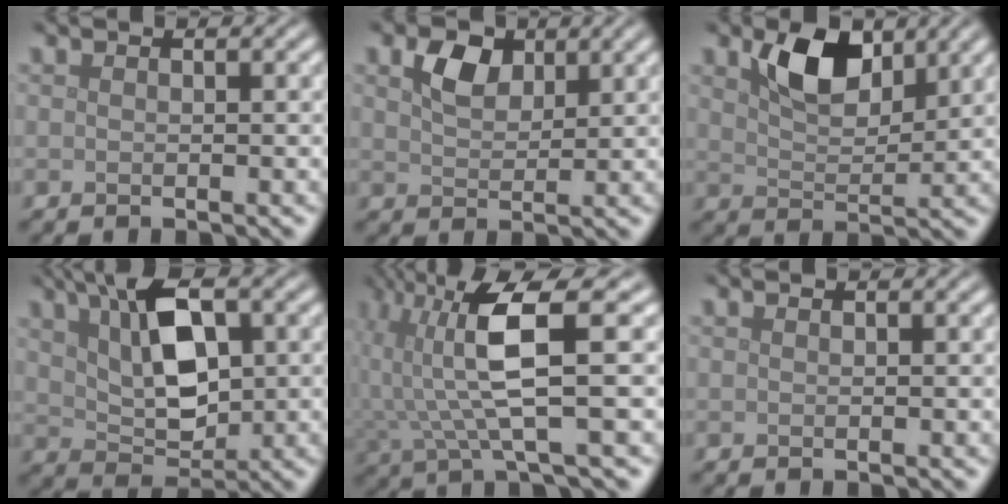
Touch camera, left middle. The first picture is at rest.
{"total": 3.2, "force": [1.7, 2.0, 1.8], "torque": [-0.038, 0.003, 0.031]}
{"total": 5.4, "force": [3.0, 2.9, 3.4], "torque": [-0.064, -0.001, 0.051]}
{"total": 7.9, "force": [2.7, 4.1, 6.2], "torque": [-0.120, 0.006, 0.049]}
{"total": 7.6, "force": [1.8, 1.7, 7.2], "torque": [-0.147, 0.004, 0.034]}
{"total": 0.0}